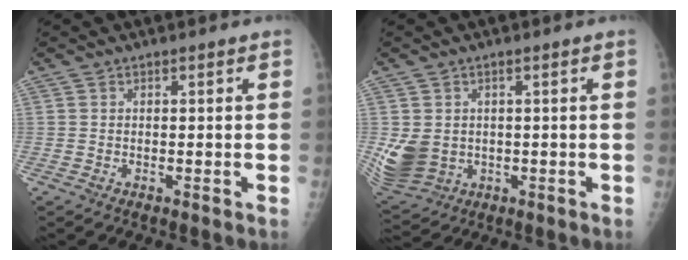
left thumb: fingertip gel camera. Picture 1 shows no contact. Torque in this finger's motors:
{"motor_torque": [0.66, 0.67, 0.81, 0.16, 0.11]}